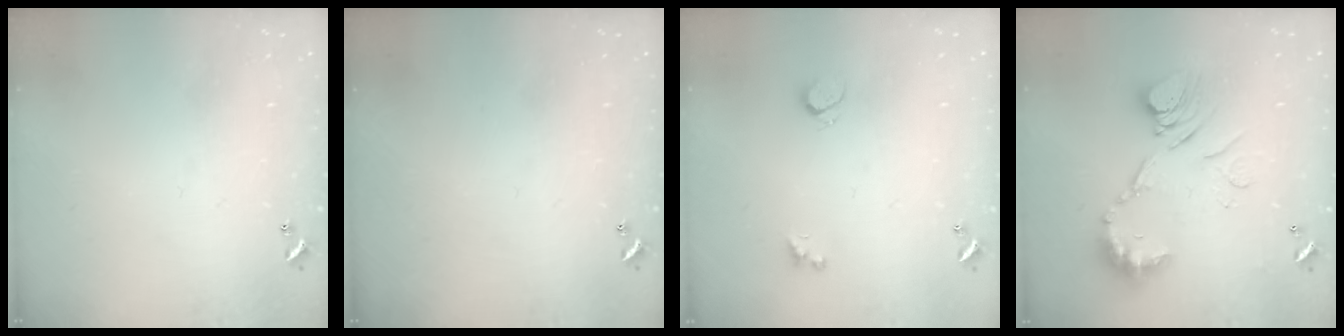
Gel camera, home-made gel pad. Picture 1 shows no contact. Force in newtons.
{"total": 0.0}
{"total": 2.6, "press": 2.3, "slide": 1.3}
{"total": 13.6, "press": 13.6, "slide": 1.2}